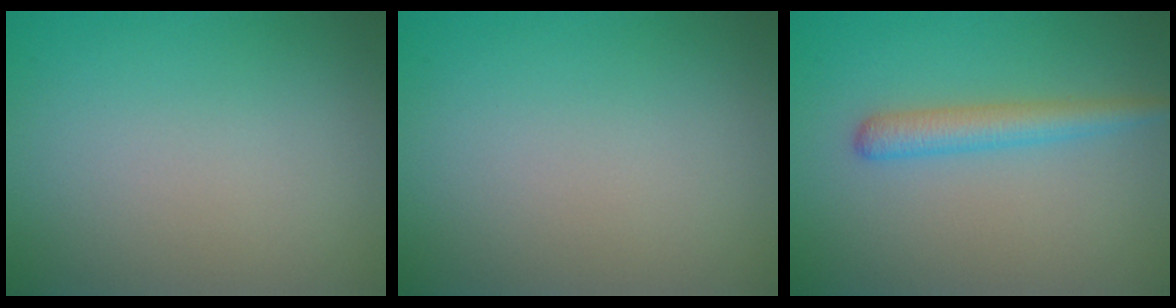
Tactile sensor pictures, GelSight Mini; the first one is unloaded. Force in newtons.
{"total": 0.0}
{"total": 2.8, "press": 2.8, "slide": 0.1}